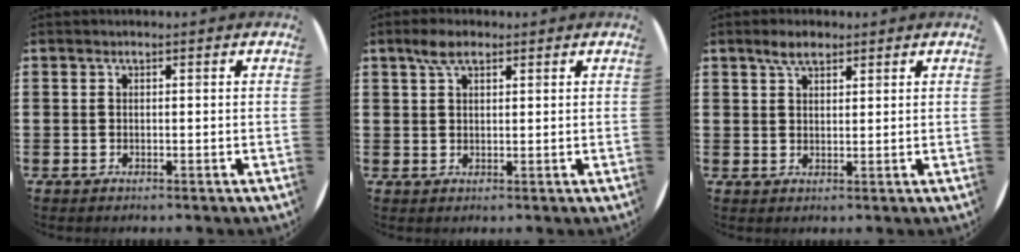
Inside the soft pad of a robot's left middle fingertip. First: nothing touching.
{"total": 3.5, "force": [2.3, 1.6, 2.1], "torque": [-0.038, 0.005, 0.040]}
{"total": 3.3, "force": [2.5, 1.3, 1.7], "torque": [-0.028, 0.004, 0.043]}